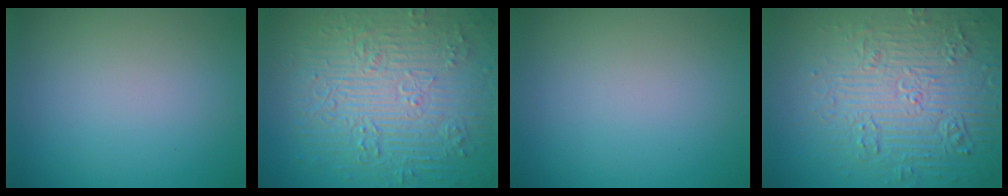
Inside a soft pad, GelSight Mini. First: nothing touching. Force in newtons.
{"total": 11.4, "press": 7.5, "slide": 8.5}
{"total": 0.0}
{"total": 7.9, "press": 7.6, "slide": 2.0}